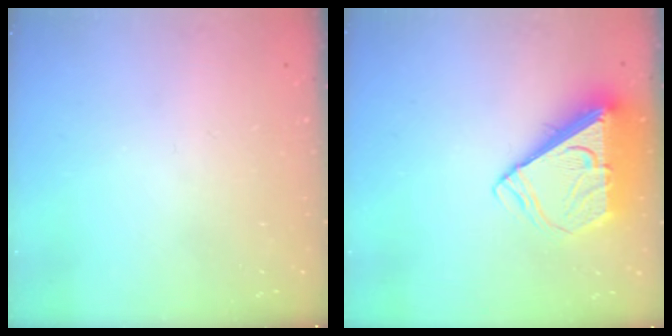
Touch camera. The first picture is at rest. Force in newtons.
{"total": 9.4, "press": 9.3, "slide": 1.4}